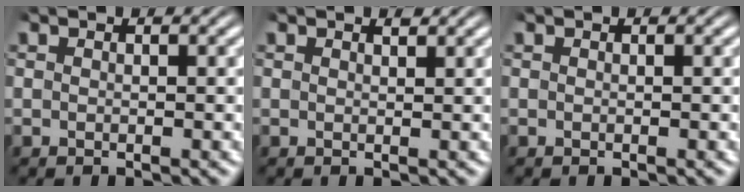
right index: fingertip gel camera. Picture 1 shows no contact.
{"total": 0.6, "force": [0.5, -0.3, 0.1], "torque": [0.002, -0.007, 0.011]}
{"total": 0.0}